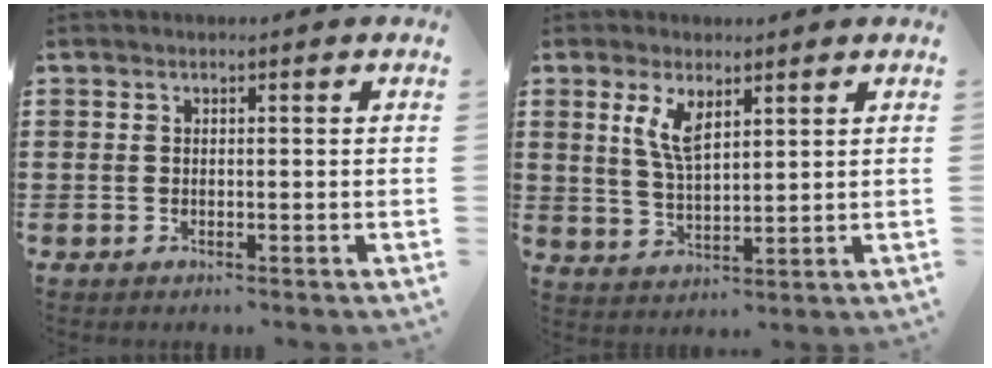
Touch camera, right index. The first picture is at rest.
{"total": 5.3, "force": [2.7, 2.0, 4.1], "torque": [-0.089, 0.004, 0.048]}